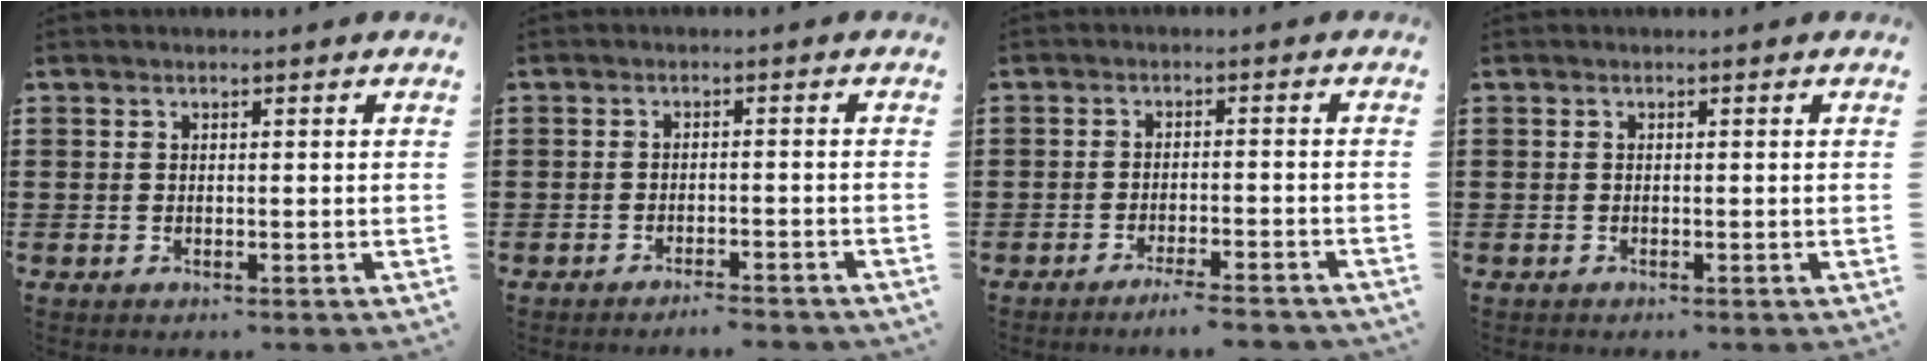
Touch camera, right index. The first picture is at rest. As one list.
[{"total": 2.2, "force": [-2.2, -0.1, 0.5], "torque": [-0.011, 0.001, -0.045]}, {"total": 3.4, "force": [-3.0, -0.2, 1.5], "torque": [-0.025, -0.002, -0.057]}, {"total": 0.0}]